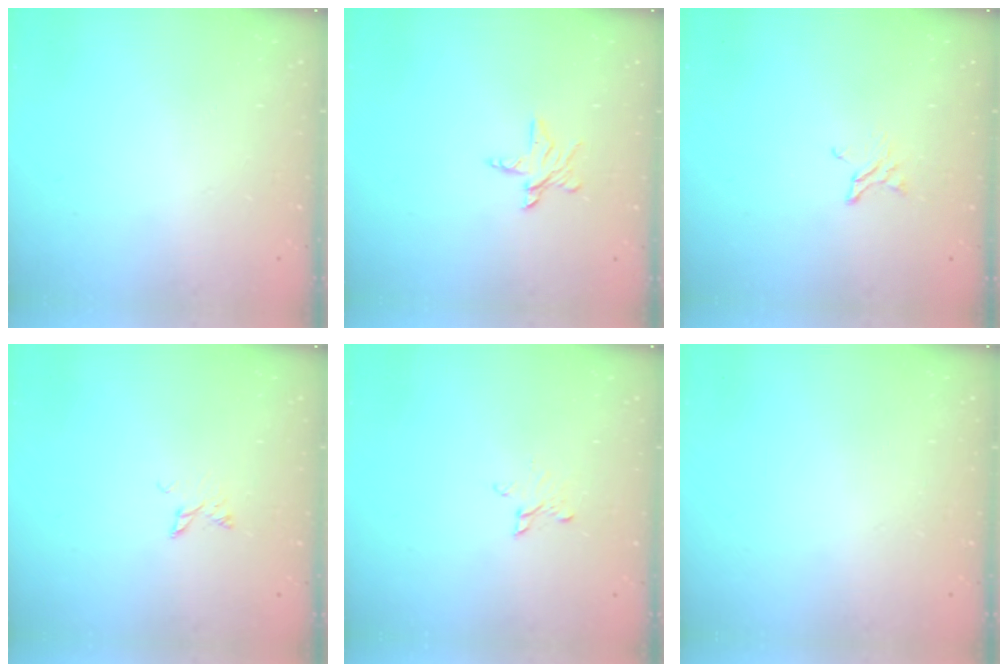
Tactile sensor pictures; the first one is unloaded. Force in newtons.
{"total": 6.3, "press": 6.2, "slide": 0.5}
{"total": 2.0, "press": 2.0, "slide": 0.1}
{"total": 2.6, "press": 2.6, "slide": 0.4}
{"total": 3.2, "press": 3.2, "slide": 0.3}
{"total": 0.0}